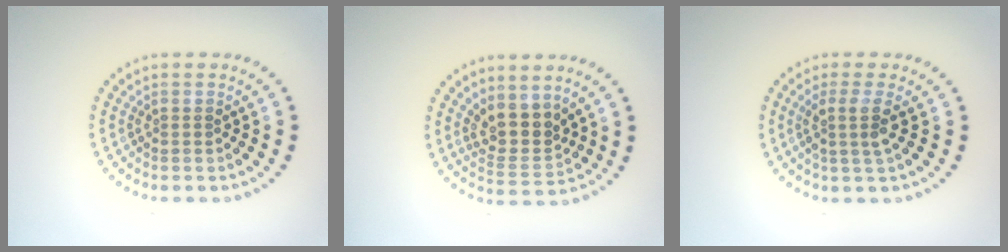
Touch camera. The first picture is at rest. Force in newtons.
{"total": 3.5, "press": 2.9, "slide": 2.0}
{"total": 2.2, "press": 1.7, "slide": 1.4}